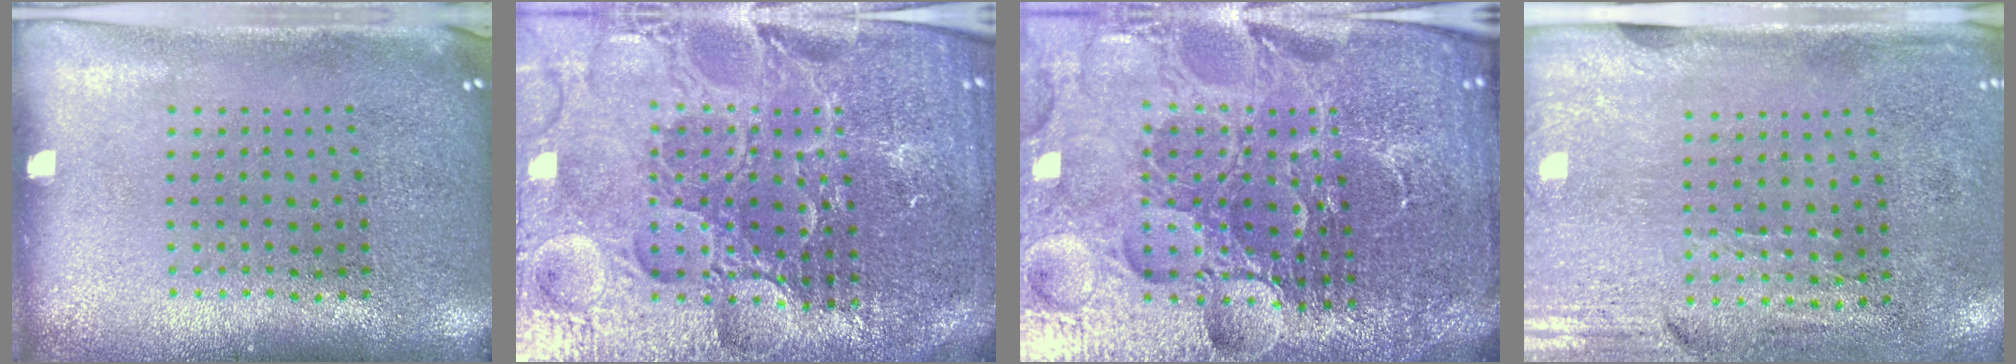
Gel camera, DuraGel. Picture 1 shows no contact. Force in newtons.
{"total": 5.8, "press": 5.3, "slide": 2.4}
{"total": 6.9, "press": 6.0, "slide": 3.2}
{"total": 3.0, "press": 2.5, "slide": 1.6}